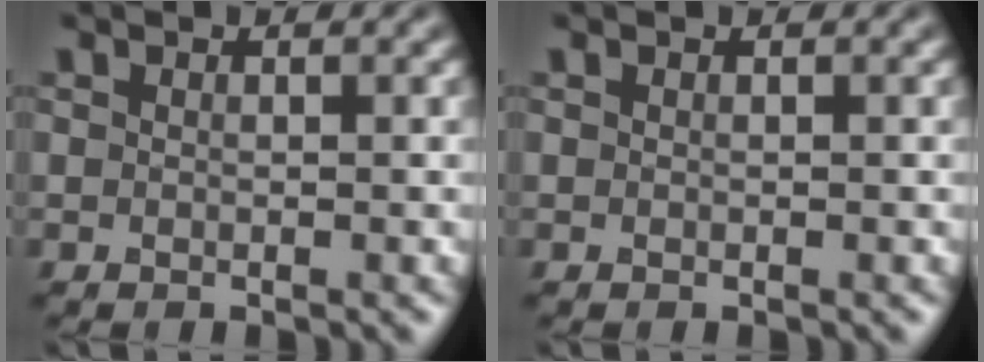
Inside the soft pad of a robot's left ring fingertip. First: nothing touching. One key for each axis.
{"total": 0.0}